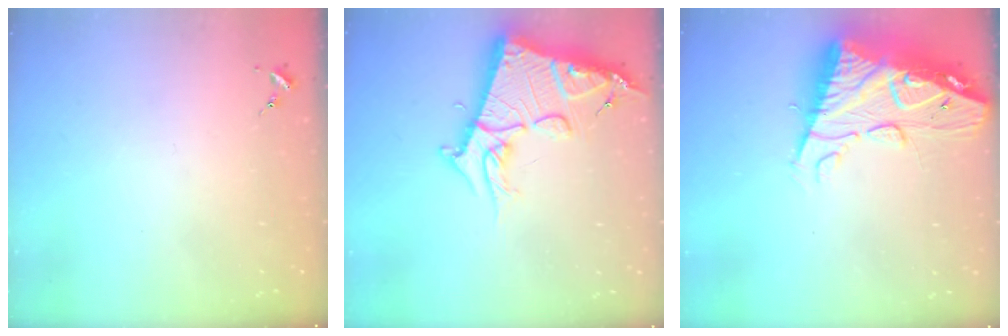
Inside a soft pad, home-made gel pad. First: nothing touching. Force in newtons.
{"total": 18.5, "press": 18.4, "slide": 1.8}
{"total": 17.9, "press": 17.8, "slide": 1.7}